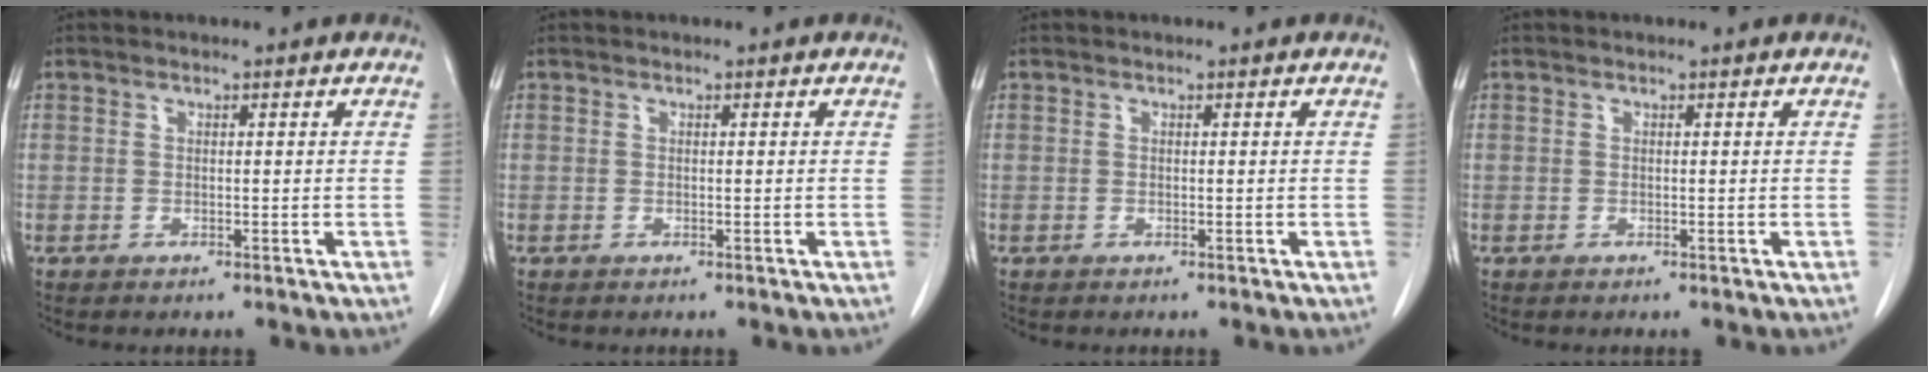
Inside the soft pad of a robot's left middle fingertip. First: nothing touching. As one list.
[{"total": 0.0}, {"total": 0.0}, {"total": 0.0}]